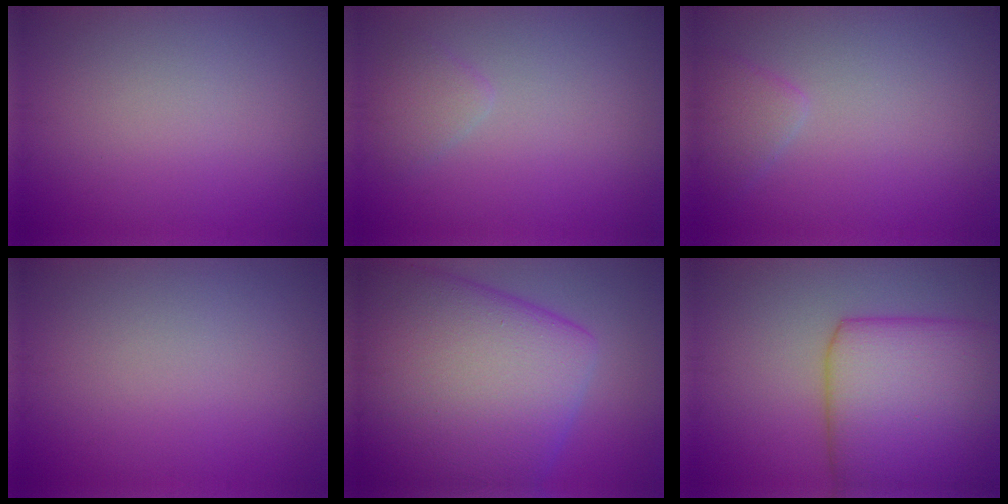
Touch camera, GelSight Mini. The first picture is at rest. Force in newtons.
{"total": 1.5, "press": 1.5, "slide": 0.1}
{"total": 1.7, "press": 1.7, "slide": 0.2}
{"total": 0.0}
{"total": 16.5, "press": 16.5, "slide": 0.5}
{"total": 10.0, "press": 10.0, "slide": 0.2}